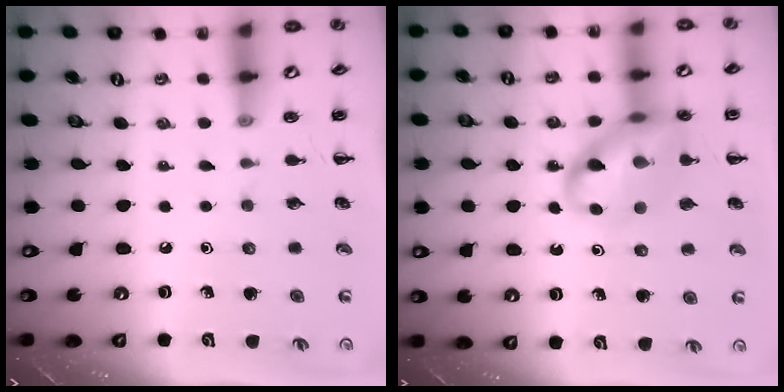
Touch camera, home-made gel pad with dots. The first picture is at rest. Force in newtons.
{"total": 15.0, "press": 14.7, "slide": 2.8}